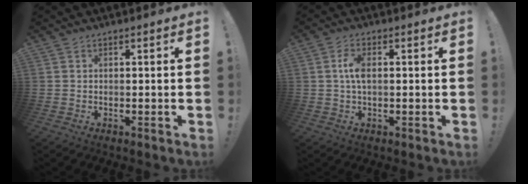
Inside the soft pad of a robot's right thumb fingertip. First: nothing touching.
{"total": 4.8, "force": [0.3, 2.1, 4.3], "torque": [-0.083, 0.004, 0.002]}